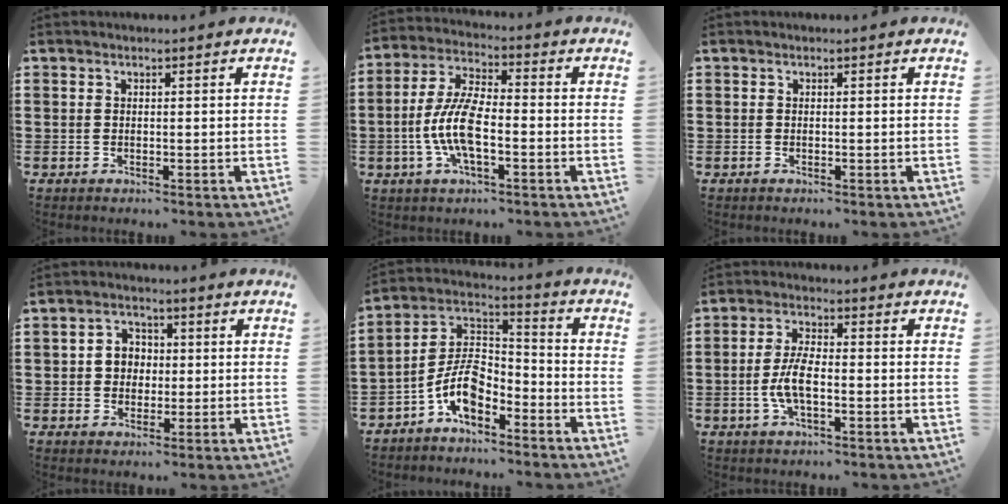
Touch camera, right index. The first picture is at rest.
{"total": 8.6, "force": [-2.1, 3.1, 7.8], "torque": [-0.187, -0.013, -0.049]}
{"total": 0.0}
{"total": 3.9, "force": [-0.1, 3.5, 1.7], "torque": [-0.046, 0.010, -0.005]}
{"total": 8.0, "force": [-4.6, 3.9, 5.3], "torque": [-0.130, -0.009, -0.096]}
{"total": 5.4, "force": [-1.3, 1.9, 4.9], "torque": [-0.112, -0.001, -0.030]}